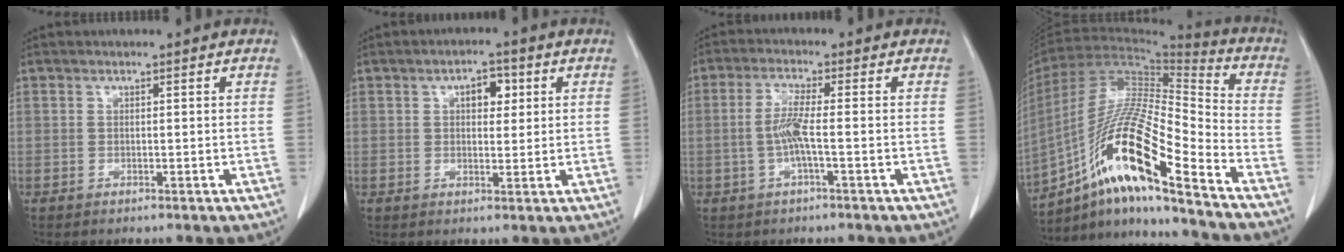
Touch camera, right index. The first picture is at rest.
{"total": 4.0, "force": [1.3, 2.1, 3.1], "torque": [-0.046, 0.011, 0.018]}
{"total": 4.5, "force": [-0.9, -0.2, 4.4], "torque": [-0.096, 0.002, -0.020]}
{"total": 19.8, "force": [-11.9, 1.6, 15.8], "torque": [-0.328, -0.008, -0.219]}